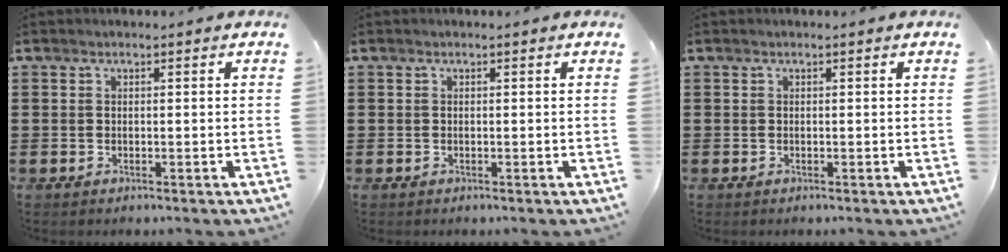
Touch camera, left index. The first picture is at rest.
{"total": 0.0}
{"total": 0.0}